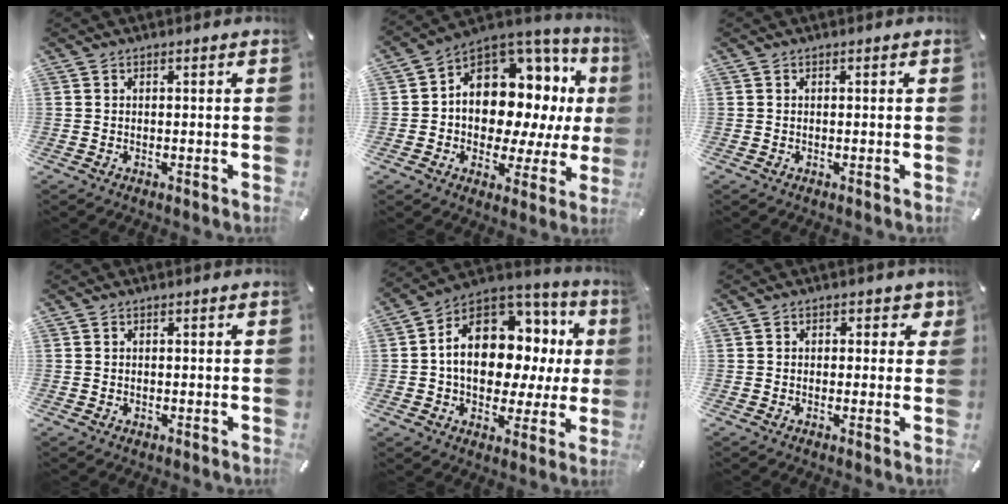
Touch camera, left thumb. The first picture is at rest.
{"total": 12.6, "force": [2.8, 9.6, 7.7], "torque": [-0.115, -0.051, 0.050]}
{"total": 0.0}
{"total": 0.6, "force": [-0.1, 0.5, 0.3], "torque": [-0.006, 0.003, -0.002]}
{"total": 17.8, "force": [2.9, 12.4, 12.5], "torque": [-0.205, -0.022, 0.049]}
{"total": 2.6, "force": [0.2, 2.1, 1.5], "torque": [-0.007, 0.000, -0.004]}